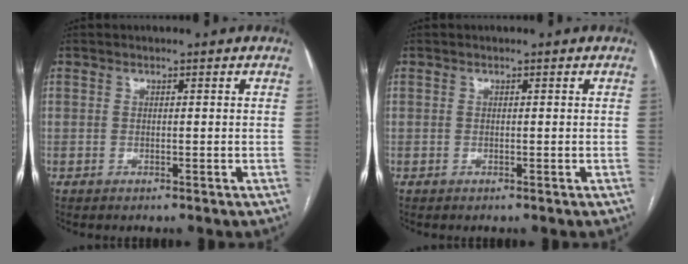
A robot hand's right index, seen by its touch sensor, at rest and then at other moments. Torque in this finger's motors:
{"motor_torque": [0.00, 0.00, 0.01, 0.00]}